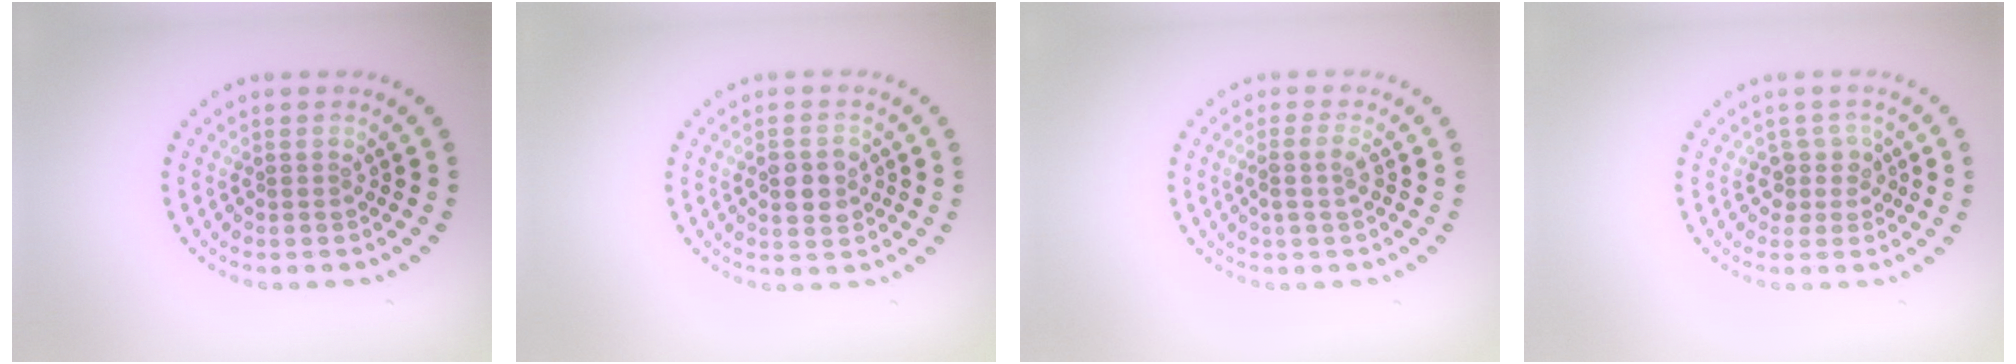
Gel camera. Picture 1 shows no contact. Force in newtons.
{"total": 3.0, "press": 3.0, "slide": 0.2}
{"total": 1.6, "press": 1.4, "slide": 0.8}
{"total": 1.9, "press": 1.5, "slide": 1.1}